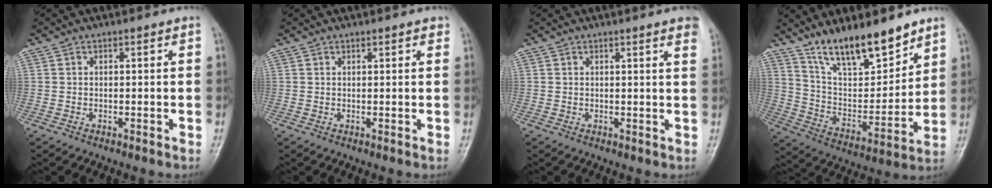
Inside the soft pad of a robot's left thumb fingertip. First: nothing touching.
{"total": 1.3, "force": [0.9, 0.5, 0.8], "torque": [-0.007, -0.002, 0.009]}
{"total": 4.1, "force": [2.9, 0.2, 2.9], "torque": [-0.028, -0.004, 0.025]}
{"total": 16.3, "force": [12.4, 5.3, 9.2], "torque": [-0.114, -0.077, 0.227]}